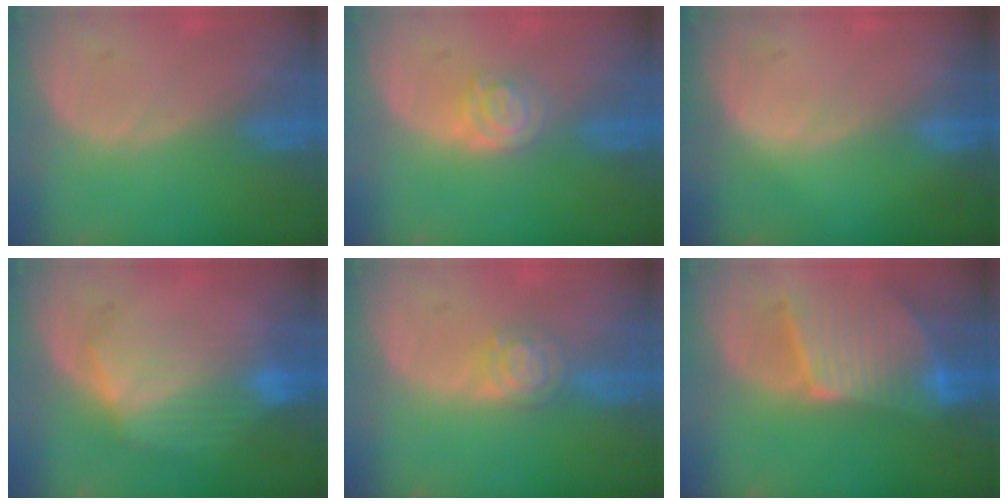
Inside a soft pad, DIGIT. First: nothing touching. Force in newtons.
{"total": 4.0, "press": 3.6, "slide": 1.8}
{"total": 0.6, "press": 0.6, "slide": 0.1}
{"total": 7.3, "press": 6.9, "slide": 2.3}
{"total": 4.9, "press": 4.3, "slide": 2.3}
{"total": 9.6, "press": 8.4, "slide": 4.6}